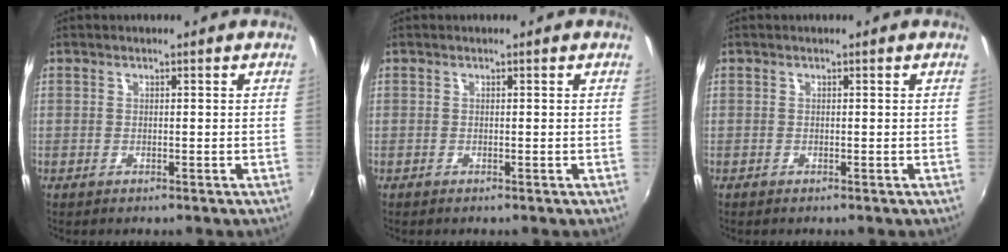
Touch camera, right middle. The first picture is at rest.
{"total": 0.0}
{"total": 0.0}